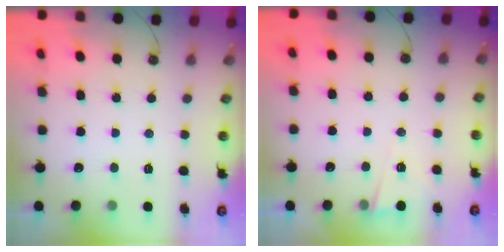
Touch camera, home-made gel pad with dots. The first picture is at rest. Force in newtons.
{"total": 2.9, "press": 2.7, "slide": 1.1}